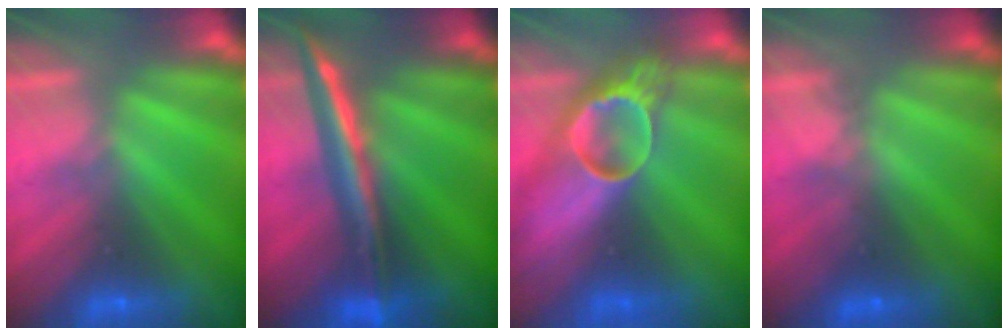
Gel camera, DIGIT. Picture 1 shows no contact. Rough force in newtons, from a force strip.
{"total": 2.9}
{"total": 6.2}
{"total": 1.8}